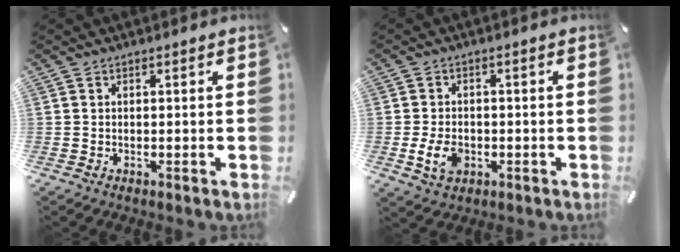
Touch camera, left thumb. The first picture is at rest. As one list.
[{"total": 5.8, "force": [-1.5, 4.1, 3.8], "torque": [-0.082, -0.002, -0.031]}]